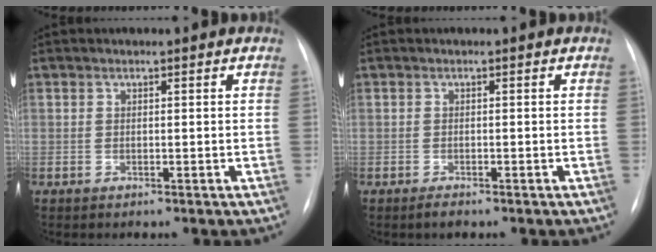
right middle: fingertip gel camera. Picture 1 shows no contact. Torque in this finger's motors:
{"motor_torque": [-0.05, 0.01, -0.02, 0.00]}